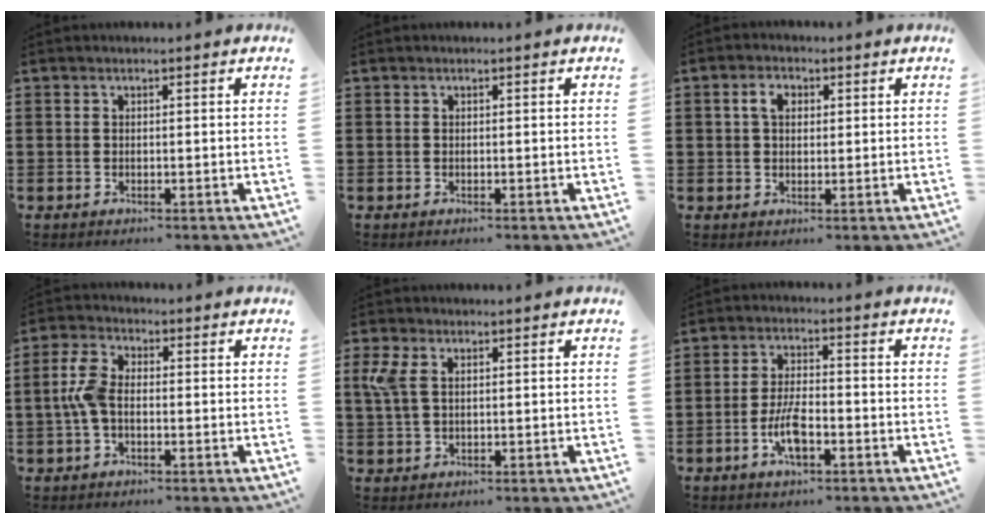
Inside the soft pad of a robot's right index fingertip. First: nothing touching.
{"total": 0.0}
{"total": 3.2, "force": [0.8, 2.2, 2.2], "torque": [-0.051, 0.014, 0.011]}
{"total": 5.3, "force": [-0.8, 2.9, 4.4], "torque": [-0.116, -0.003, -0.025]}
{"total": 4.4, "force": [1.3, 2.4, 3.5], "torque": [-0.097, 0.000, 0.014]}
{"total": 5.9, "force": [-2.4, 2.2, 5.0], "torque": [-0.110, 0.000, -0.050]}